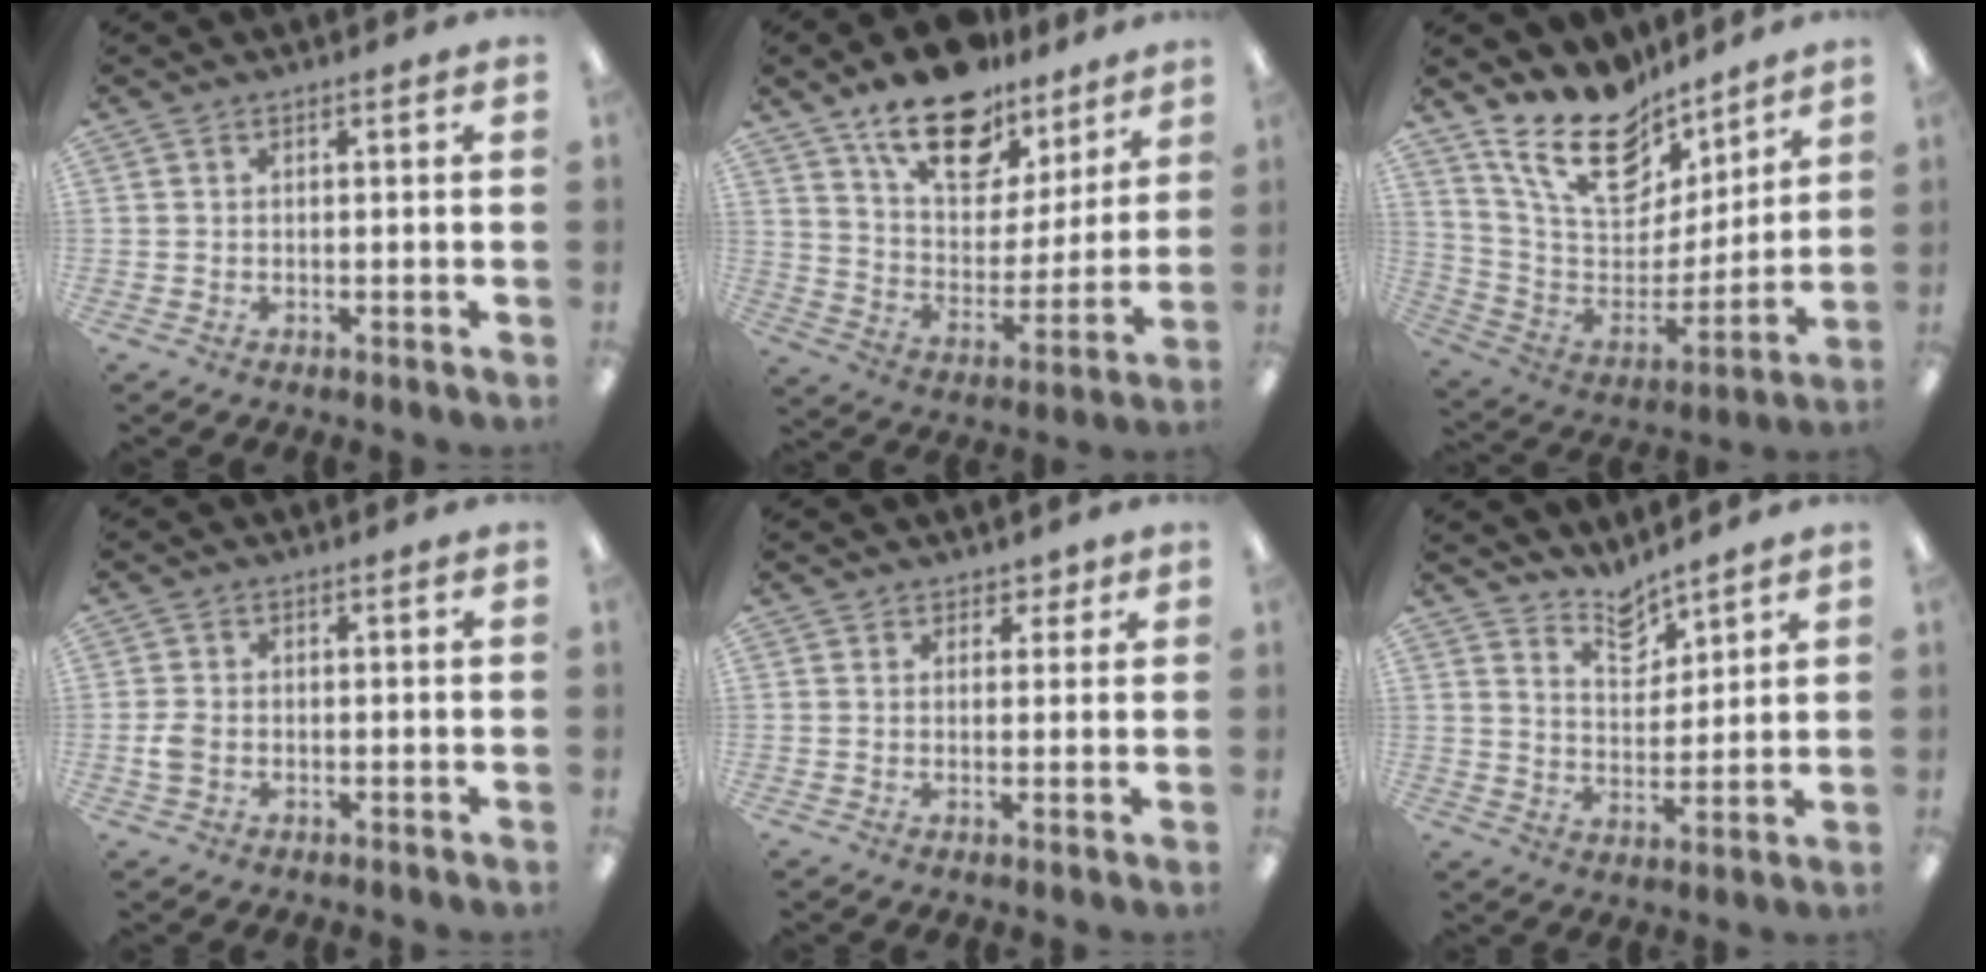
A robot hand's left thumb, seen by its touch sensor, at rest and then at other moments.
{"total": 19.4, "force": [13.9, 9.9, 9.1], "torque": [-0.147, -0.086, 0.245]}
{"total": 21.0, "force": [15.3, 10.7, 9.7], "torque": [-0.179, -0.099, 0.277]}
{"total": 3.0, "force": [-0.6, 2.0, 2.2], "torque": [-0.044, 0.003, -0.011]}
{"total": 2.7, "force": [1.6, 2.1, 0.6], "torque": [0.003, -0.001, 0.028]}
{"total": 7.4, "force": [6.6, 2.8, 1.5], "torque": [-0.020, -0.046, 0.122]}